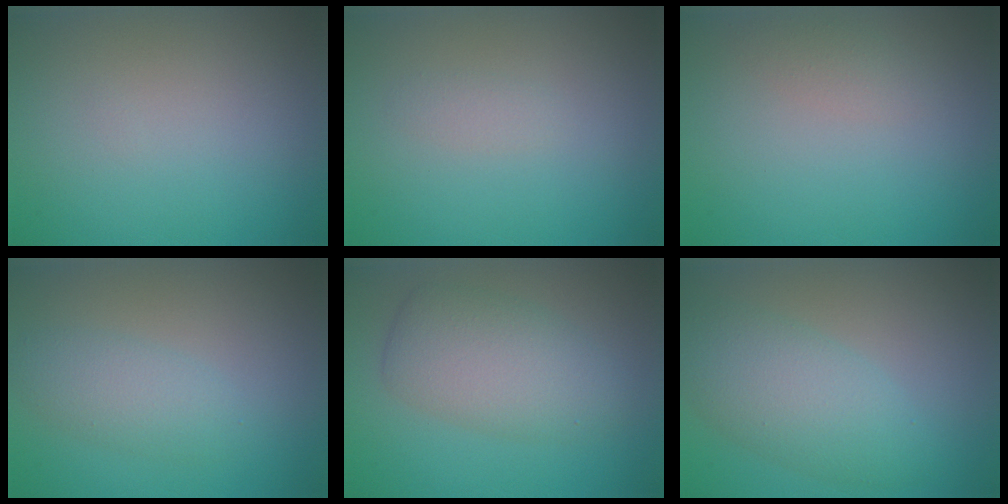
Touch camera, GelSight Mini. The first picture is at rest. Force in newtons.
{"total": 0.8, "press": 0.8, "slide": 0.1}
{"total": 1.1, "press": 1.1, "slide": 0.0}
{"total": 2.7, "press": 2.7, "slide": 0.1}
{"total": 5.3, "press": 5.3, "slide": 0.1}
{"total": 5.3, "press": 5.3, "slide": 0.1}